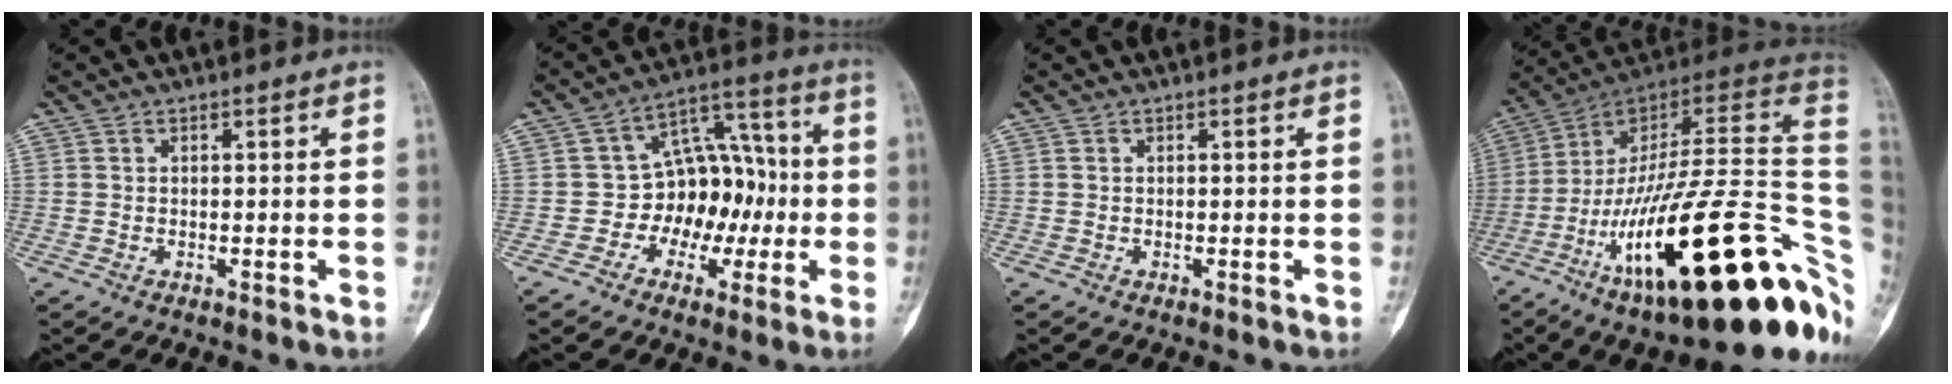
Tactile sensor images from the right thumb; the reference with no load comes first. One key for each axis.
{"total": 12.0, "fx": -2.0, "fy": 9.3, "fz": 7.3, "tx": -0.053, "ty": 0.049, "tz": -0.038}
{"total": 0.0}
{"total": 36.7, "fx": -10.6, "fy": 11.1, "fz": 33.3, "tx": -0.427, "ty": 0.074, "tz": -0.169}